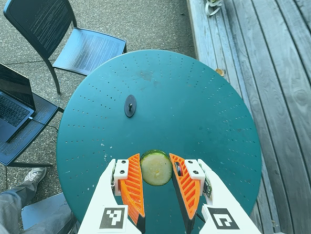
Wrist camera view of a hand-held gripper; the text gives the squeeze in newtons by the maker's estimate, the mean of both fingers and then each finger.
{"total": 10.3, "left": 9.9, "right": 10.7}